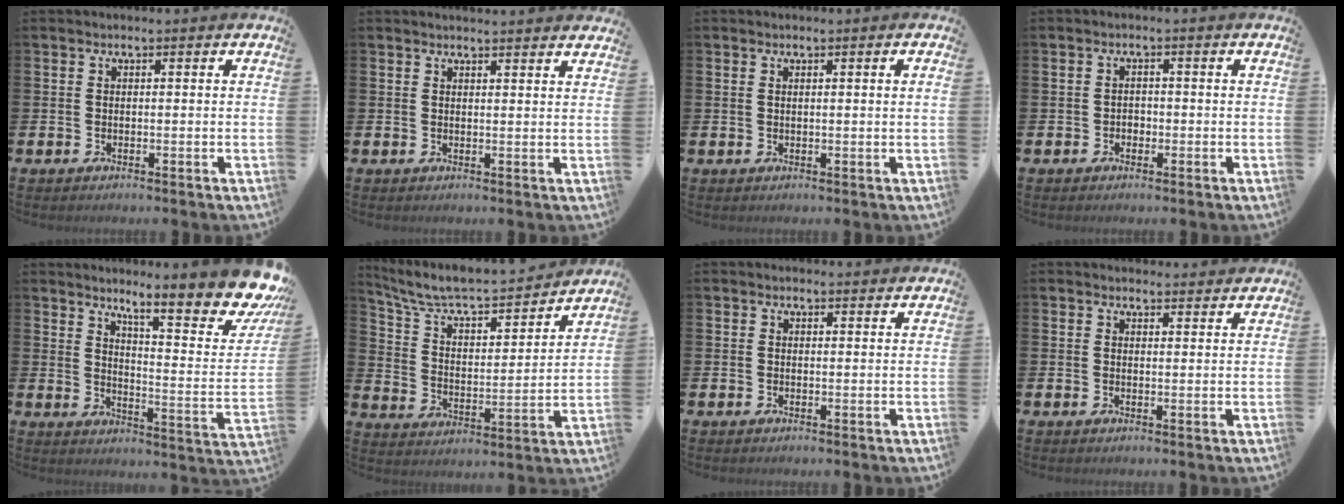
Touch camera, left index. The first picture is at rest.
{"total": 1.9, "force": [1.8, -0.2, -0.2], "torque": [0.003, -0.012, 0.033]}
{"total": 0.9, "force": [0.3, -0.3, 0.8], "torque": [-0.012, -0.001, 0.004]}
{"total": 1.3, "force": [-0.6, 1.1, 0.3], "torque": [-0.006, 0.004, -0.015]}
{"total": 11.4, "force": [9.5, 1.9, 6.1], "torque": [-0.092, -0.087, 0.150]}
{"total": 8.2, "force": [7.5, 1.7, 2.9], "torque": [-0.097, -0.054, 0.126]}
{"total": 0.7, "force": [0.6, 0.2, 0.1], "torque": [0.006, -0.002, 0.010]}
{"total": 1.8, "force": [1.8, 0.4, -0.1], "torque": [0.008, -0.010, 0.031]}